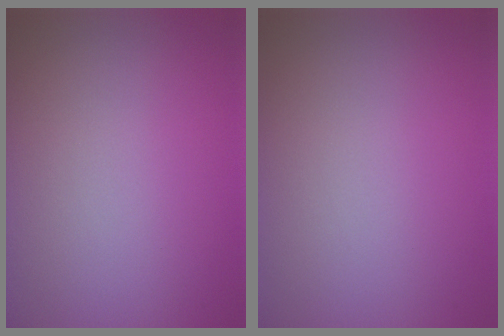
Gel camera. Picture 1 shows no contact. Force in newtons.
{"total": 0.0}